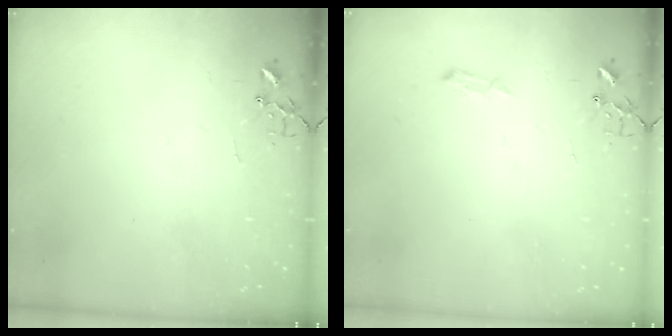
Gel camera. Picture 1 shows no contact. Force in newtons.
{"total": 5.5, "press": 5.5, "slide": 0.7}